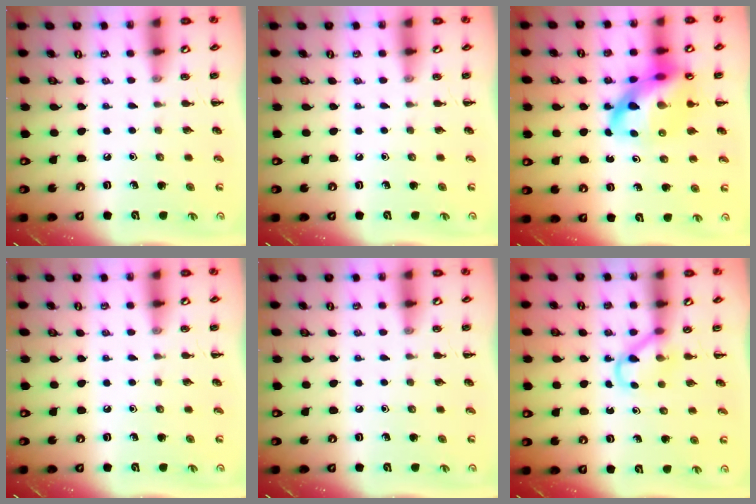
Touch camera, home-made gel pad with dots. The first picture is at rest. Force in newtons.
{"total": 0.0}
{"total": 16.9, "press": 16.3, "slide": 4.2}
{"total": 0.0}
{"total": 0.0}
{"total": 2.9, "press": 2.8, "slide": 0.9}